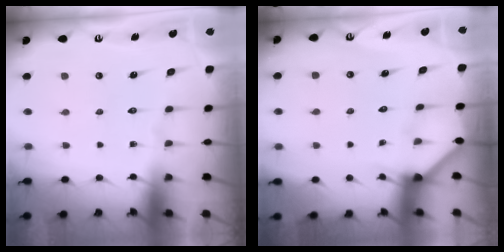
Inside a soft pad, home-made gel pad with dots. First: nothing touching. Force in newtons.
{"total": 2.2, "press": 2.2, "slide": 0.4}